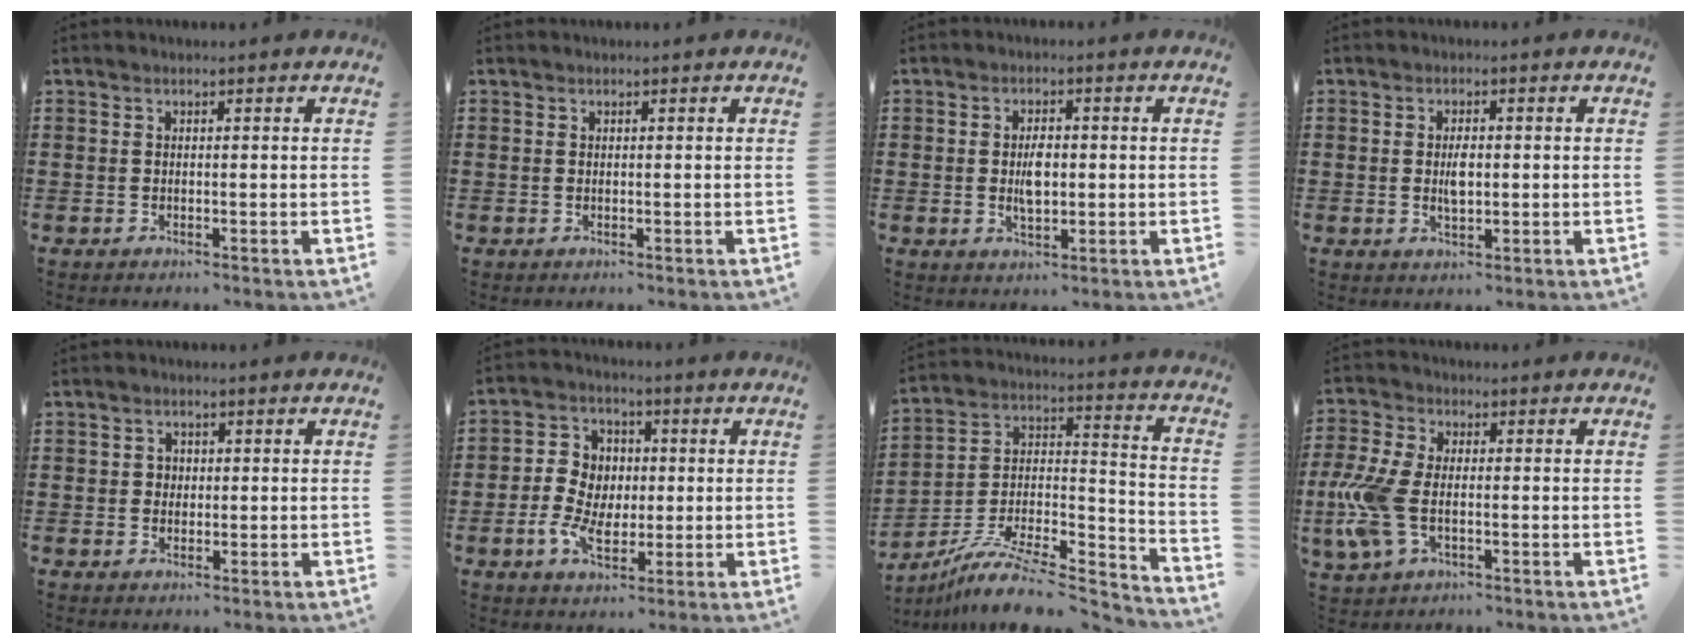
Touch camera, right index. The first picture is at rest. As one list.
[{"total": 0.0}, {"total": 3.9, "force": [-0.1, 2.0, 3.4], "torque": [-0.056, 0.001, -0.004]}, {"total": 3.0, "force": [0.0, 1.4, 2.7], "torque": [-0.052, 0.003, -0.001]}, {"total": 1.4, "force": [0.1, 1.3, 0.4], "torque": [-0.013, 0.008, 0.001]}, {"total": 6.6, "force": [-1.2, 5.5, 3.4], "torque": [-0.088, 0.017, -0.025]}, {"total": 10.7, "force": [-8.5, 2.9, 5.8], "torque": [-0.102, 0.017, -0.165]}, {"total": 8.5, "force": [-1.6, 4.4, 7.1], "torque": [-0.179, -0.009, -0.034]}]